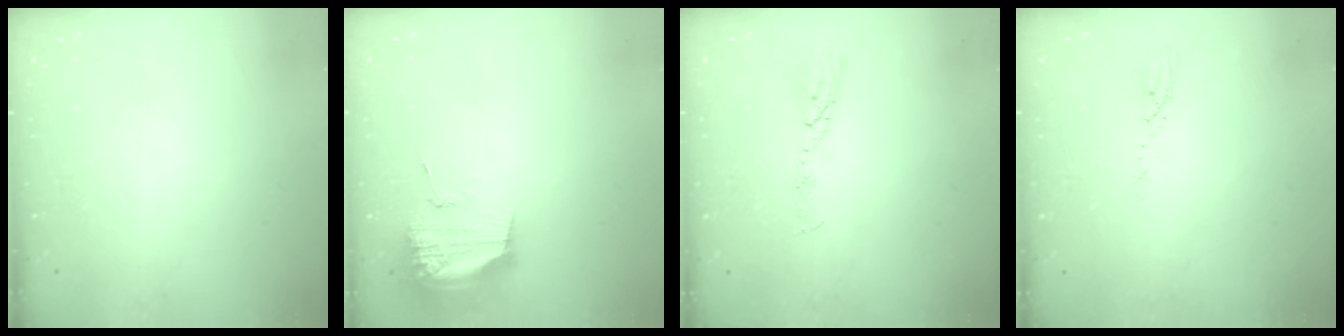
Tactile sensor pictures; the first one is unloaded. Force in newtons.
{"total": 15.6, "press": 15.6, "slide": 0.1}
{"total": 7.8, "press": 7.8, "slide": 0.8}
{"total": 3.6, "press": 3.6, "slide": 0.3}